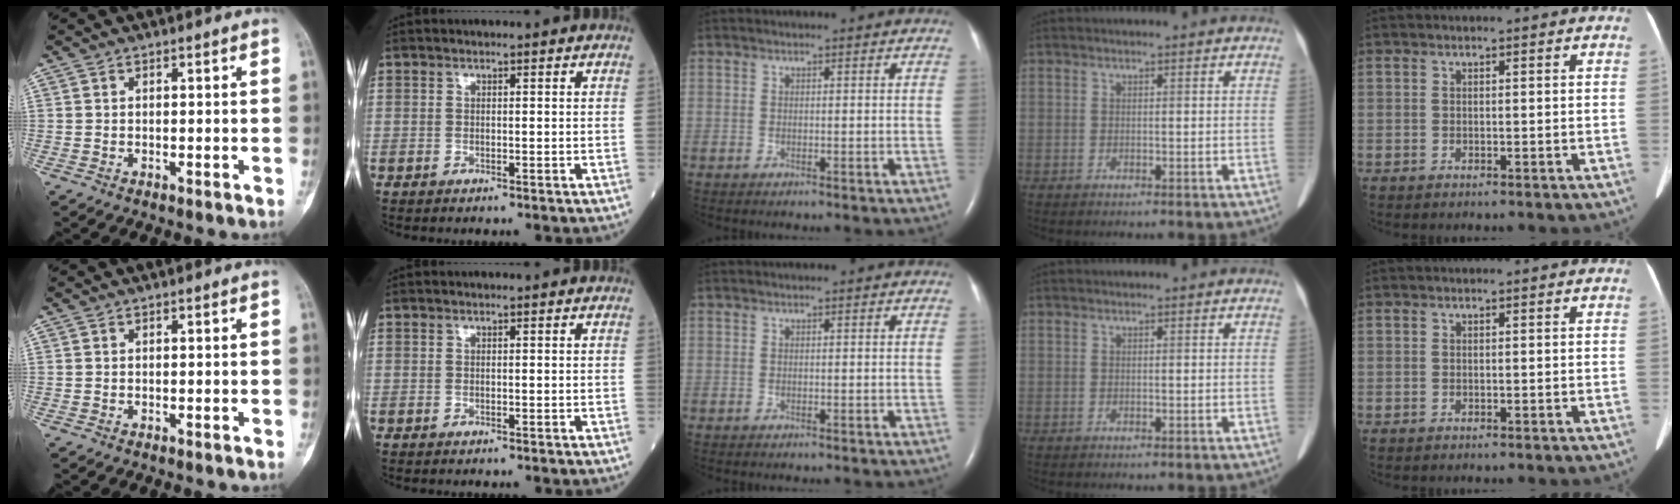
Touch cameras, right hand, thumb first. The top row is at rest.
{}